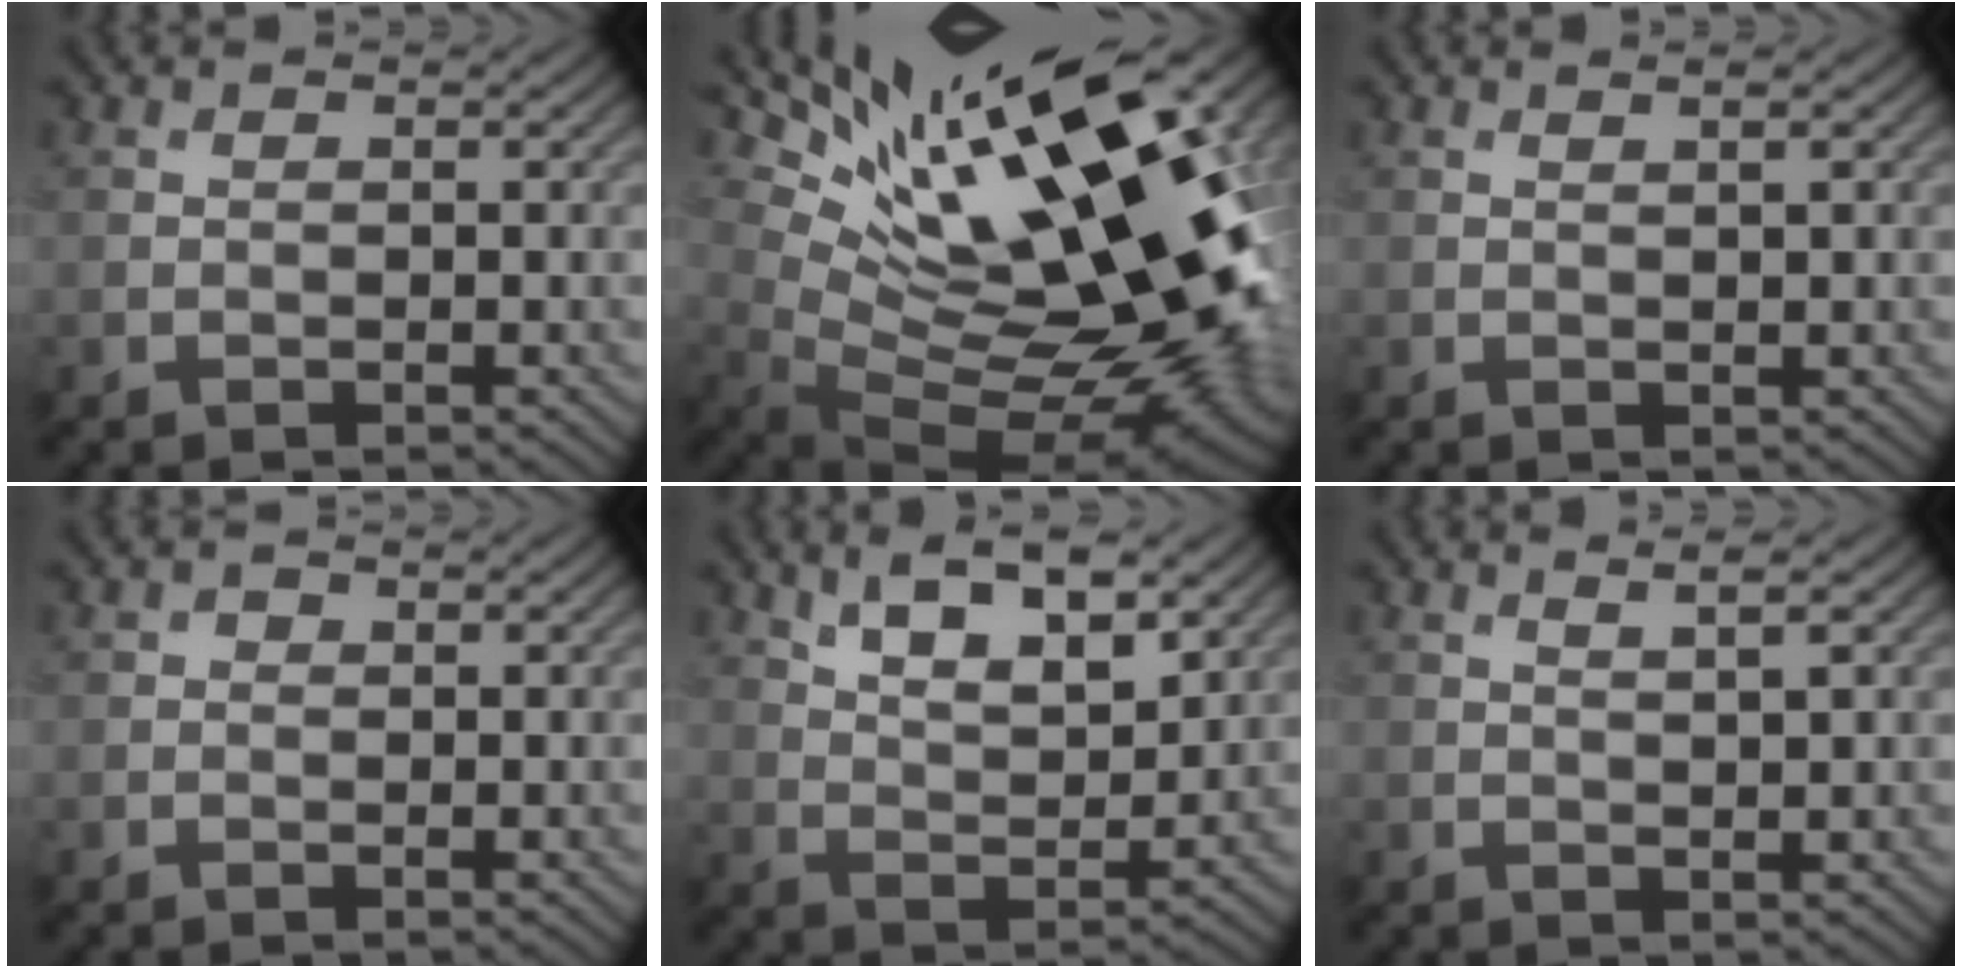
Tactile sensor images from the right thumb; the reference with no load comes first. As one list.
[{"total": 20.9, "force": [7.1, 8.8, 17.6], "torque": [-0.270, 0.012, 0.134]}, {"total": 0.9, "force": [0.5, 0.0, 0.7], "torque": [-0.015, 0.004, 0.008]}, {"total": 0.7, "force": [-0.1, 0.6, 0.2], "torque": [0.000, -0.004, -0.005]}, {"total": 9.3, "force": [5.6, 3.6, 6.5], "torque": [-0.113, -0.005, 0.106]}, {"total": 1.8, "force": [1.0, 0.1, 1.5], "torque": [-0.026, 0.002, 0.017]}]